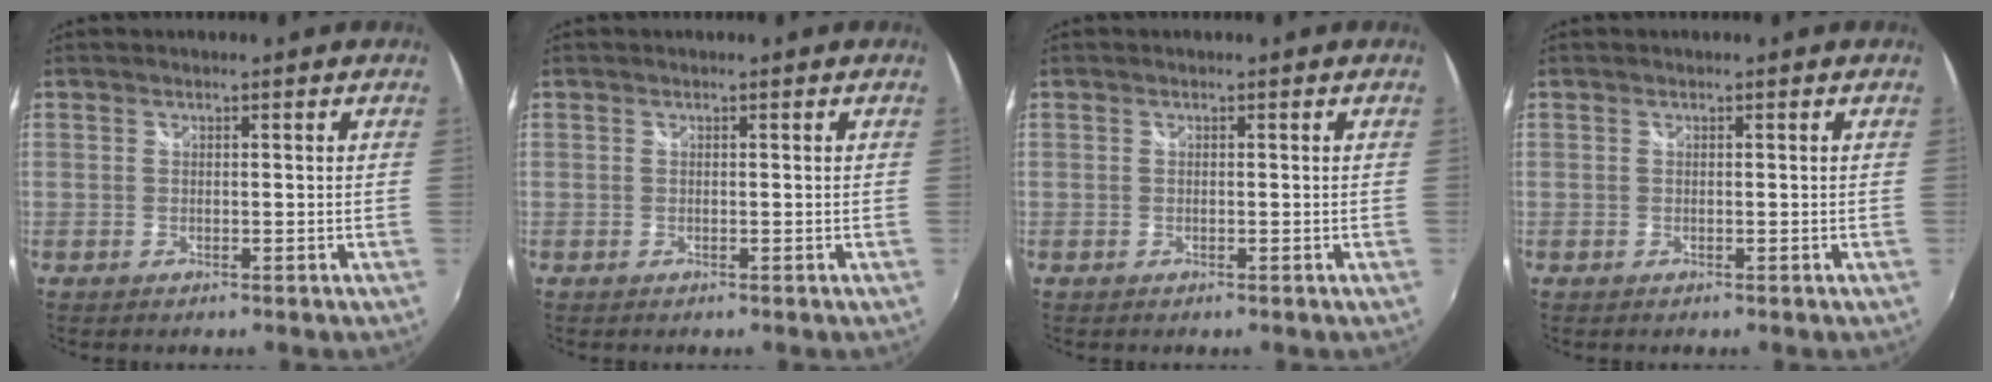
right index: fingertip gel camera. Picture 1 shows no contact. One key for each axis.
{"total": 0.0}
{"total": 0.0}
{"total": 0.0}